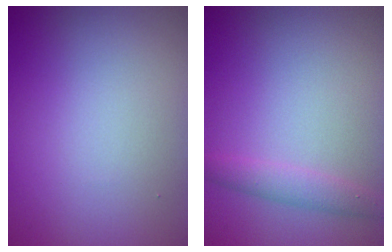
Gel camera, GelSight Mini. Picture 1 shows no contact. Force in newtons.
{"total": 1.8, "press": 1.8, "slide": 0.1}